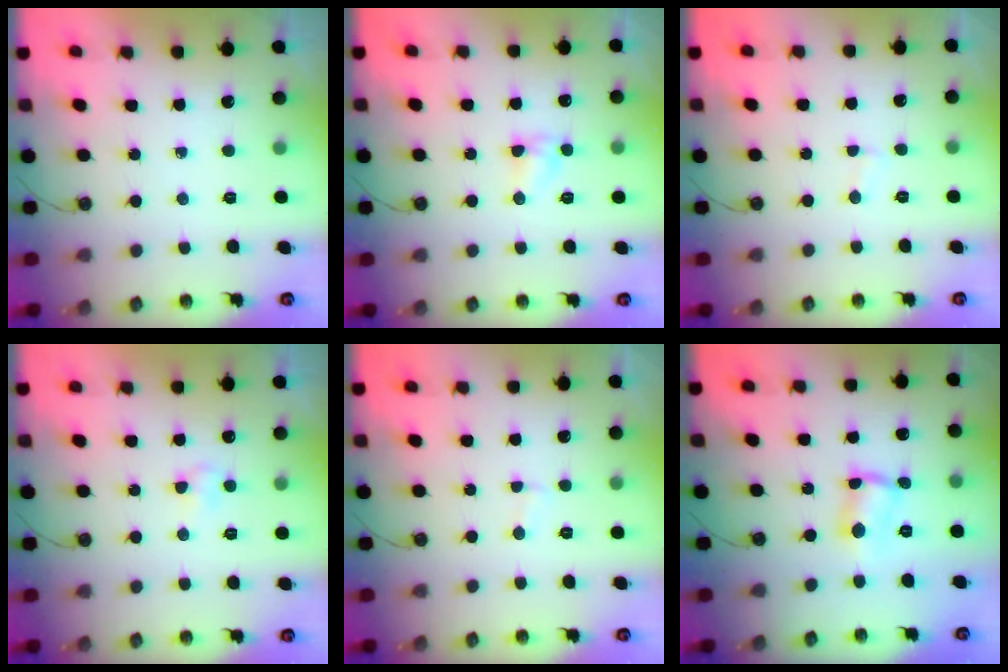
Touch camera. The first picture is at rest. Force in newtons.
{"total": 3.3, "press": 3.3, "slide": 0.4}
{"total": 2.0, "press": 2.0, "slide": 0.2}
{"total": 2.9, "press": 2.7, "slide": 0.9}
{"total": 2.0, "press": 2.0, "slide": 0.2}
{"total": 2.9, "press": 2.9, "slide": 0.4}